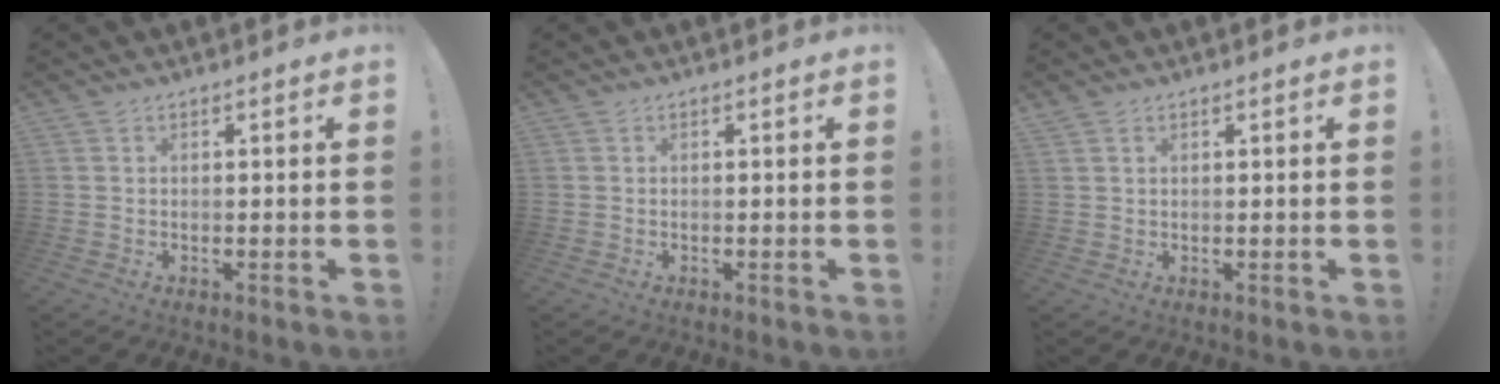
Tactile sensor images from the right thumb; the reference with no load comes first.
{"total": 0.0}
{"total": 1.2, "force": [0.9, 0.6, 0.5], "torque": [-0.003, -0.003, 0.016]}